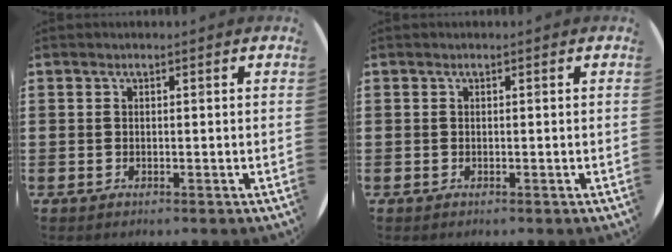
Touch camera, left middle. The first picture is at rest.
{"total": 0.0}